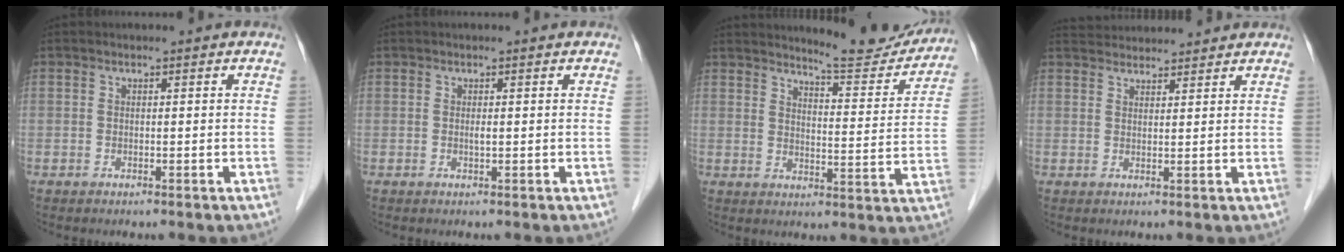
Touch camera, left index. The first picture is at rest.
{"total": 0.6, "force": [0.0, 0.1, 0.6], "torque": [-0.014, -0.001, 0.000]}
{"total": 11.9, "force": [11.6, 0.9, 2.8], "torque": [-0.033, -0.033, 0.143]}
{"total": 7.4, "force": [7.2, 1.0, 1.3], "torque": [-0.023, 0.037, 0.107]}